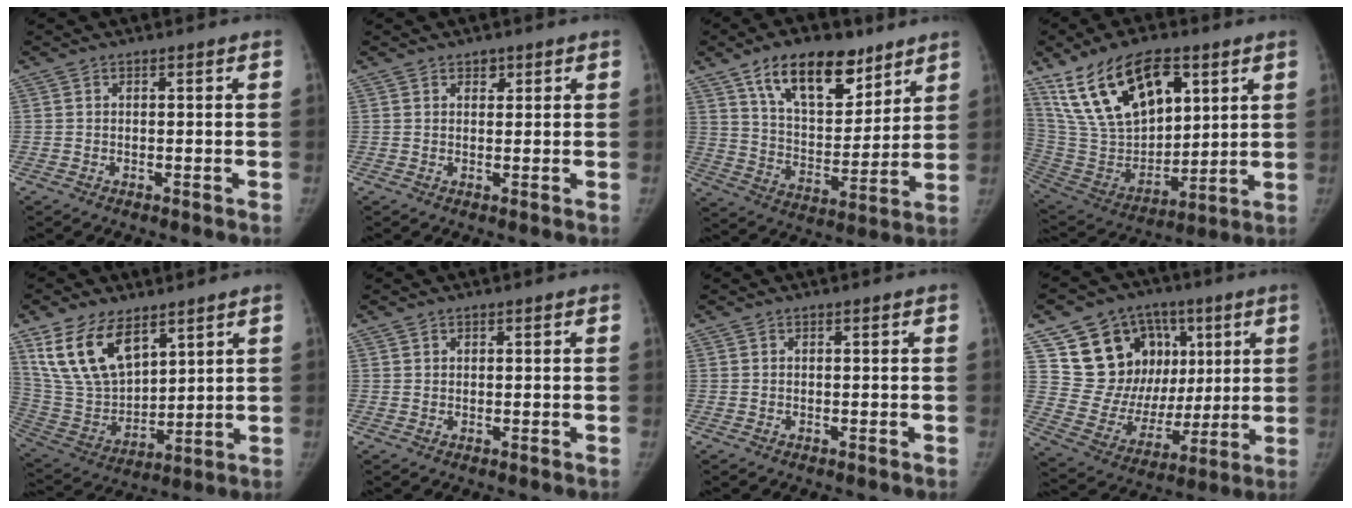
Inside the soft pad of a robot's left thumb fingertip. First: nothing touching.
{"total": 1.7, "force": [1.0, 1.2, 0.6], "torque": [0.005, -0.005, 0.013]}
{"total": 18.0, "force": [11.1, 9.2, 10.7], "torque": [-0.122, -0.055, 0.190]}
{"total": 23.1, "force": [11.4, 12.7, 15.6], "torque": [-0.255, -0.036, 0.220]}
{"total": 16.5, "force": [9.4, 9.1, 10.0], "torque": [-0.164, -0.041, 0.201]}
{"total": 0.8, "force": [0.4, 0.7, 0.0], "torque": [0.010, -0.002, 0.004]}
{"total": 0.0}
{"total": 21.8, "force": [7.9, 16.7, 11.6], "torque": [-0.135, 0.015, 0.155]}